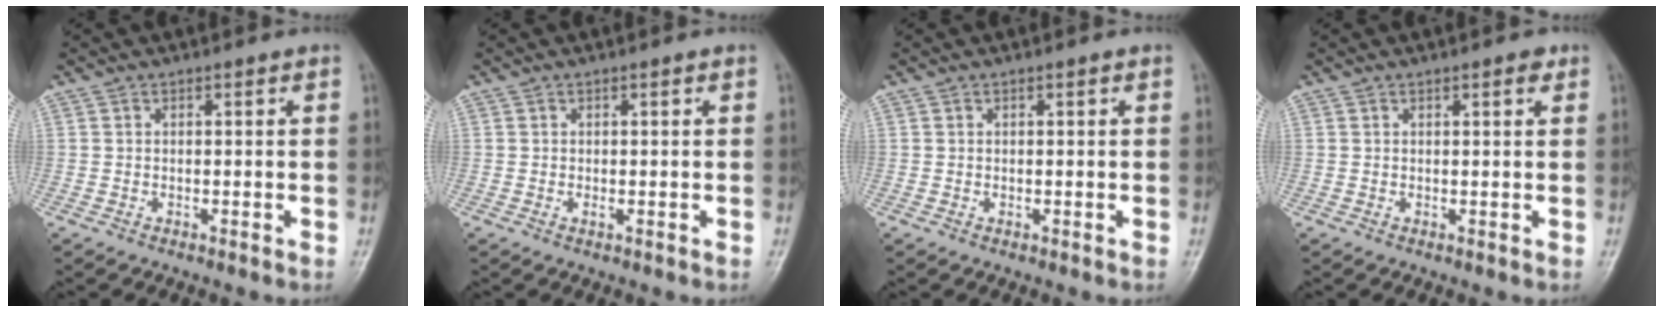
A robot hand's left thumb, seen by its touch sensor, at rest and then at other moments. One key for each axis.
{"total": 1.1, "fx": 0.2, "fy": 0.4, "fz": 1.0, "tx": -0.015, "ty": 0.004, "tz": 0.005}
{"total": 0.6, "fx": 0.2, "fy": 0.2, "fz": 0.5, "tx": -0.008, "ty": 0.003, "tz": 0.005}
{"total": 1.6, "fx": 0.9, "fy": 0.5, "fz": 1.2, "tx": -0.014, "ty": -0.002, "tz": 0.011}